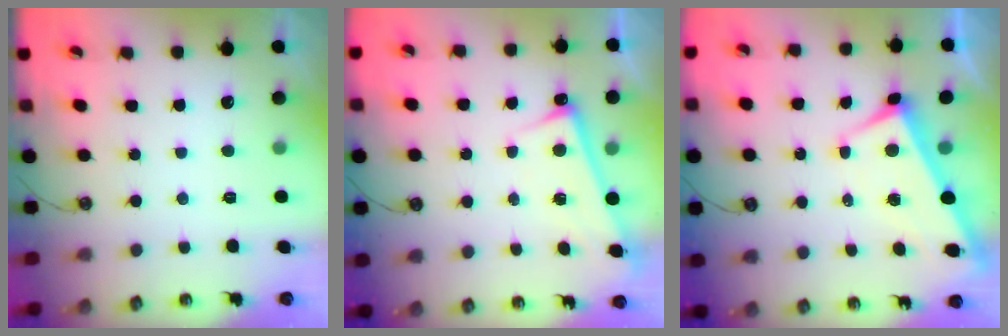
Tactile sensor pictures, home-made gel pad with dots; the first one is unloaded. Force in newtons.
{"total": 2.9, "press": 2.8, "slide": 0.3}
{"total": 2.9, "press": 2.8, "slide": 0.9}